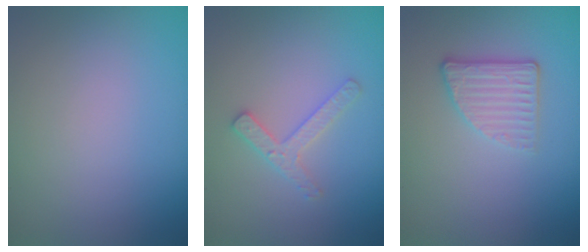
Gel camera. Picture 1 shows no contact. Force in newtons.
{"total": 2.3, "press": 2.2, "slide": 0.4}
{"total": 2.7, "press": 2.3, "slide": 1.4}